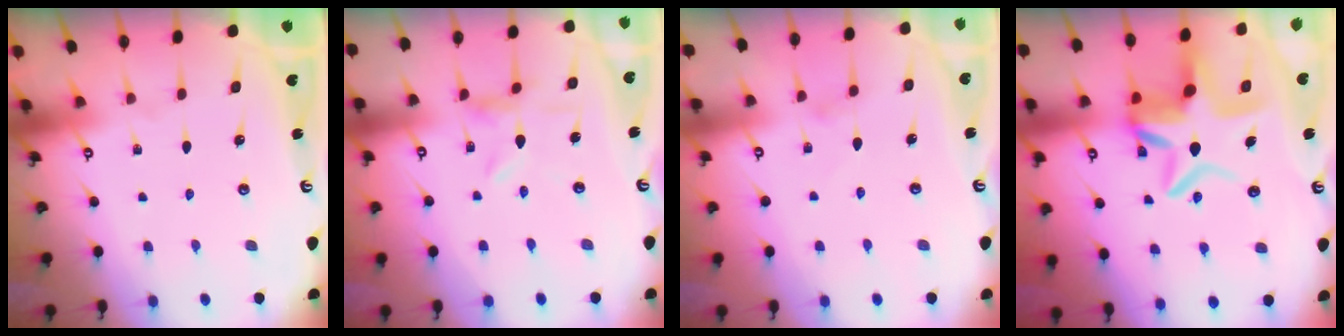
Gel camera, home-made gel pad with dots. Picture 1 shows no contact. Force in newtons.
{"total": 2.0, "press": 2.0, "slide": 0.3}
{"total": 0.8, "press": 0.8, "slide": 0.3}
{"total": 9.7, "press": 9.2, "slide": 2.8}